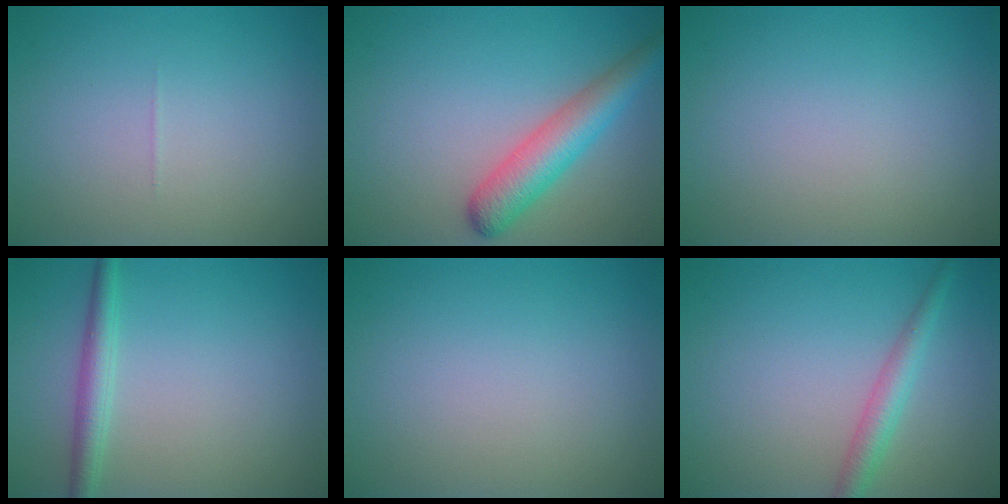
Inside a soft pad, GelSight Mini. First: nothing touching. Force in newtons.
{"total": 4.7, "press": 4.7, "slide": 0.2}
{"total": 0.0}
{"total": 2.3, "press": 2.3, "slide": 0.0}
{"total": 0.0}
{"total": 2.5, "press": 2.5, "slide": 0.0}